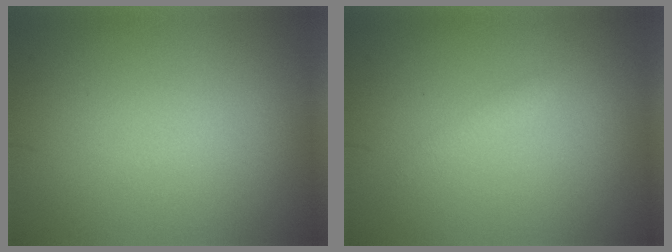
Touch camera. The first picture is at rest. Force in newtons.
{"total": 0.9, "press": 0.8, "slide": 0.1}